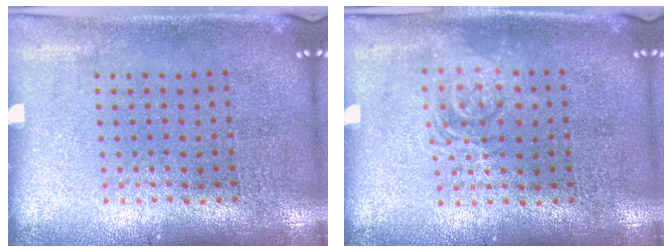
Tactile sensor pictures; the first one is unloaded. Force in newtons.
{"total": 1.1, "press": 1.1, "slide": 0.2}